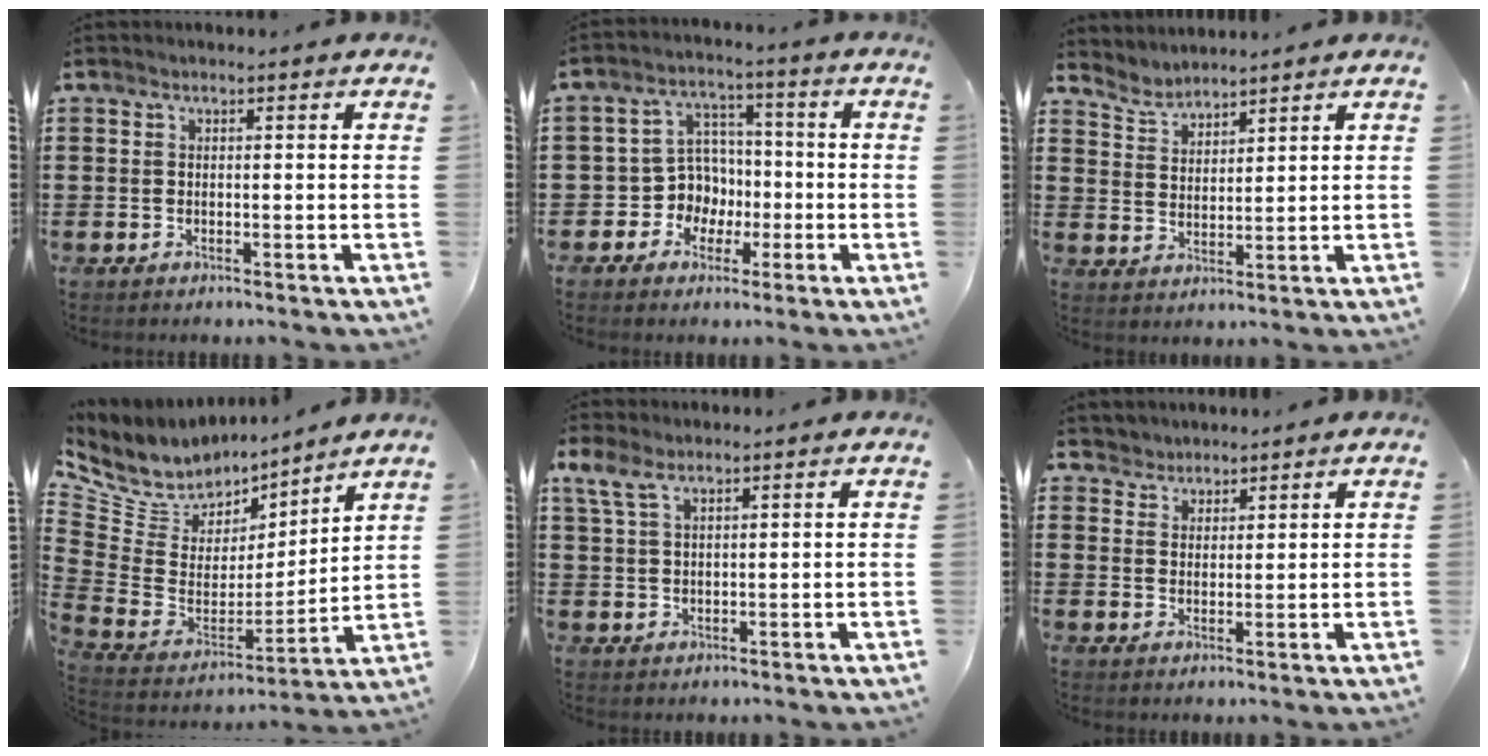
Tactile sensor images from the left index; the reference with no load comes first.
{"total": 6.8, "force": [-1.2, 6.4, 1.8], "torque": [-0.070, 0.004, -0.022]}
{"total": 3.2, "force": [3.1, 0.5, -0.4], "torque": [-0.006, -0.012, 0.057]}
{"total": 7.5, "force": [6.2, 4.2, 1.0], "torque": [-0.075, -0.058, 0.113]}
{"total": 3.8, "force": [2.3, 1.5, 2.7], "torque": [-0.067, 0.001, 0.039]}
{"total": 2.5, "force": [2.2, 1.0, -0.6], "torque": [0.000, 0.002, 0.043]}